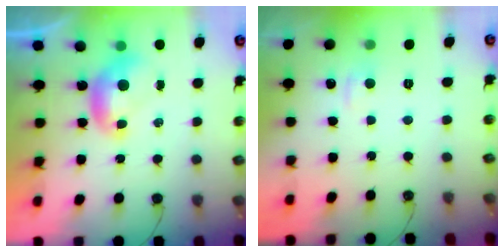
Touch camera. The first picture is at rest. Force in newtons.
{"total": 1.2, "press": 0.9, "slide": 0.8}